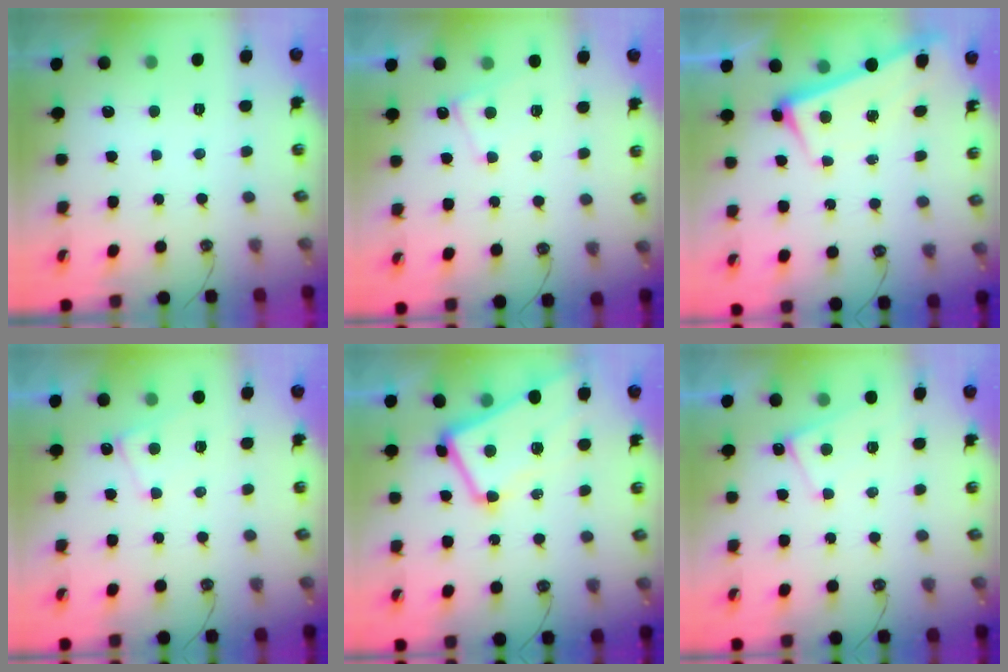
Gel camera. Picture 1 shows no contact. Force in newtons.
{"total": 1.5, "press": 1.4, "slide": 0.4}
{"total": 2.9, "press": 2.9, "slide": 0.4}
{"total": 1.5, "press": 1.4, "slide": 0.4}
{"total": 3.7, "press": 3.4, "slide": 1.4}
{"total": 1.3, "press": 1.2, "slide": 0.4}